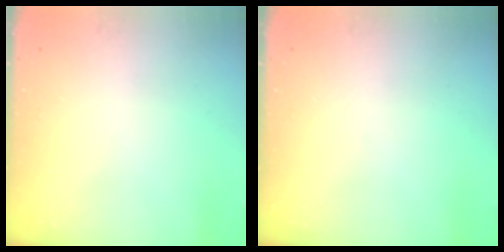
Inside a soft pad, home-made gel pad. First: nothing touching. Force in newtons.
{"total": 0.0}